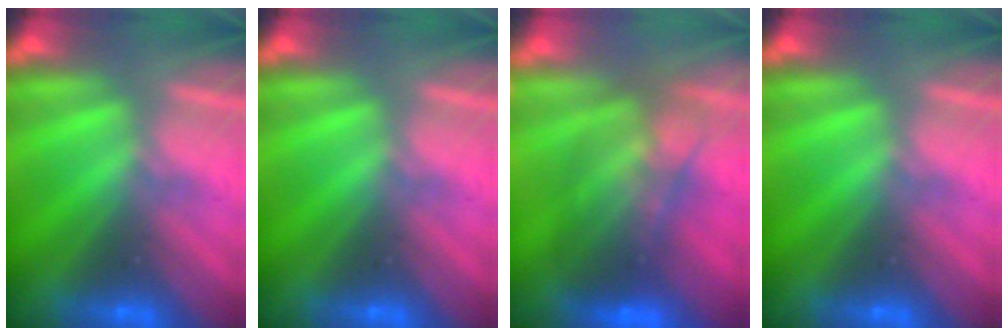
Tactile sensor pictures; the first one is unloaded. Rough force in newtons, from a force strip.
{"total": 0.0}
{"total": 5.8}
{"total": 0.0}